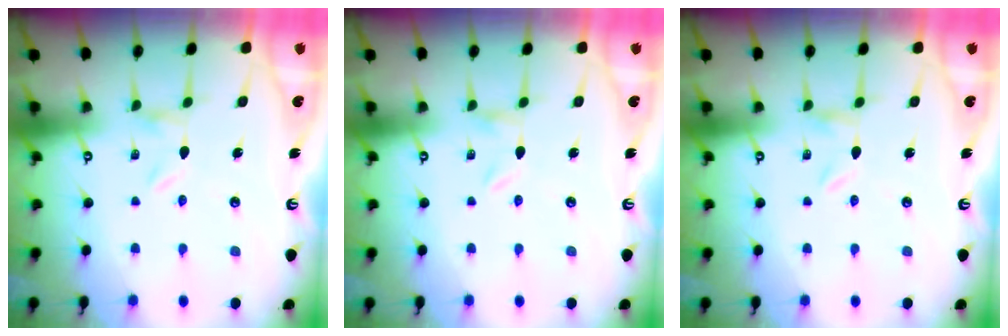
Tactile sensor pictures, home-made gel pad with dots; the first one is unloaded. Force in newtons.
{"total": 0.0}
{"total": 0.0}